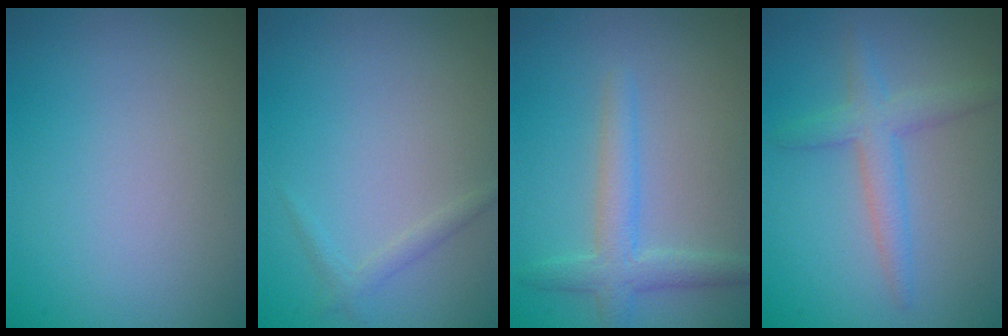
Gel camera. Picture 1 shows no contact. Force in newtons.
{"total": 1.1, "press": 1.1, "slide": 0.1}
{"total": 3.0, "press": 3.0, "slide": 0.2}
{"total": 3.0, "press": 3.0, "slide": 0.1}